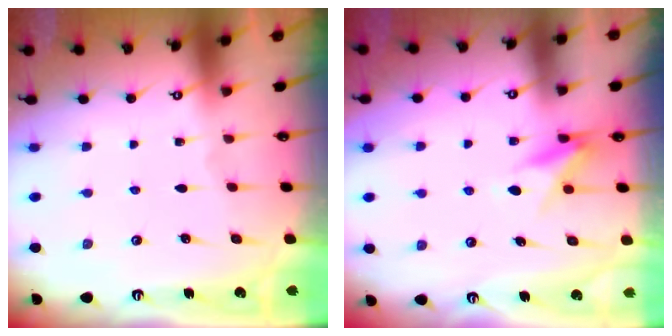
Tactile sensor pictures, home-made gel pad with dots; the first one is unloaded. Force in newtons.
{"total": 9.3, "press": 9.3, "slide": 0.7}